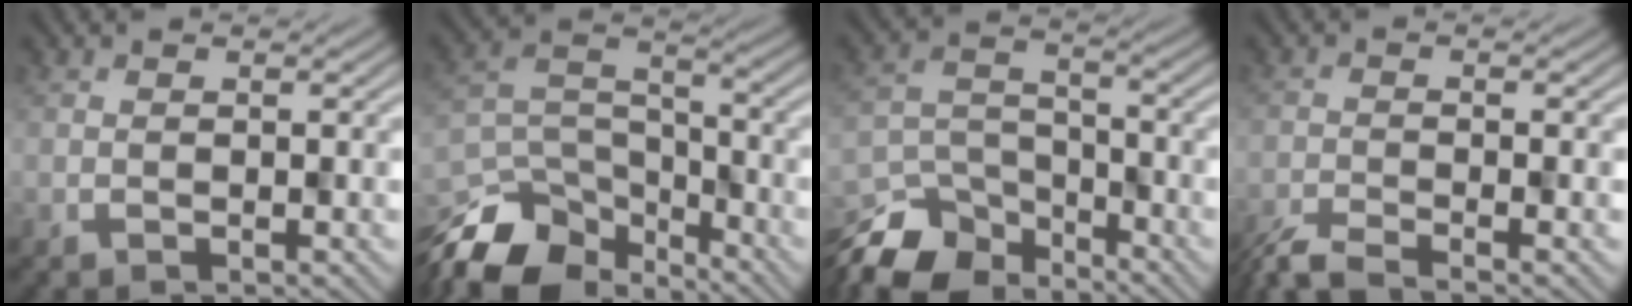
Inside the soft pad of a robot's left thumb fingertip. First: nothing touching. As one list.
[{"total": 13.7, "force": [-10.8, 6.2, 5.6], "torque": [-0.154, -0.032, -0.167]}, {"total": 12.6, "force": [-10.5, 5.6, 3.9], "torque": [-0.095, -0.027, -0.168]}, {"total": 5.0, "force": [-4.4, 0.5, 2.3], "torque": [-0.043, -0.007, -0.079]}]